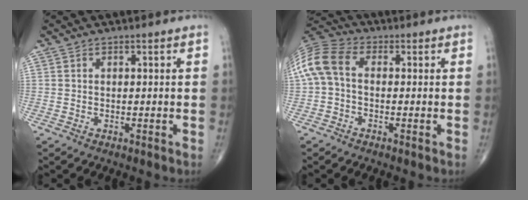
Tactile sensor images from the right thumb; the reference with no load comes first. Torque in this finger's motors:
{"motor_torque": [-0.09, 0.45, 0.78, -0.09, 0.30]}